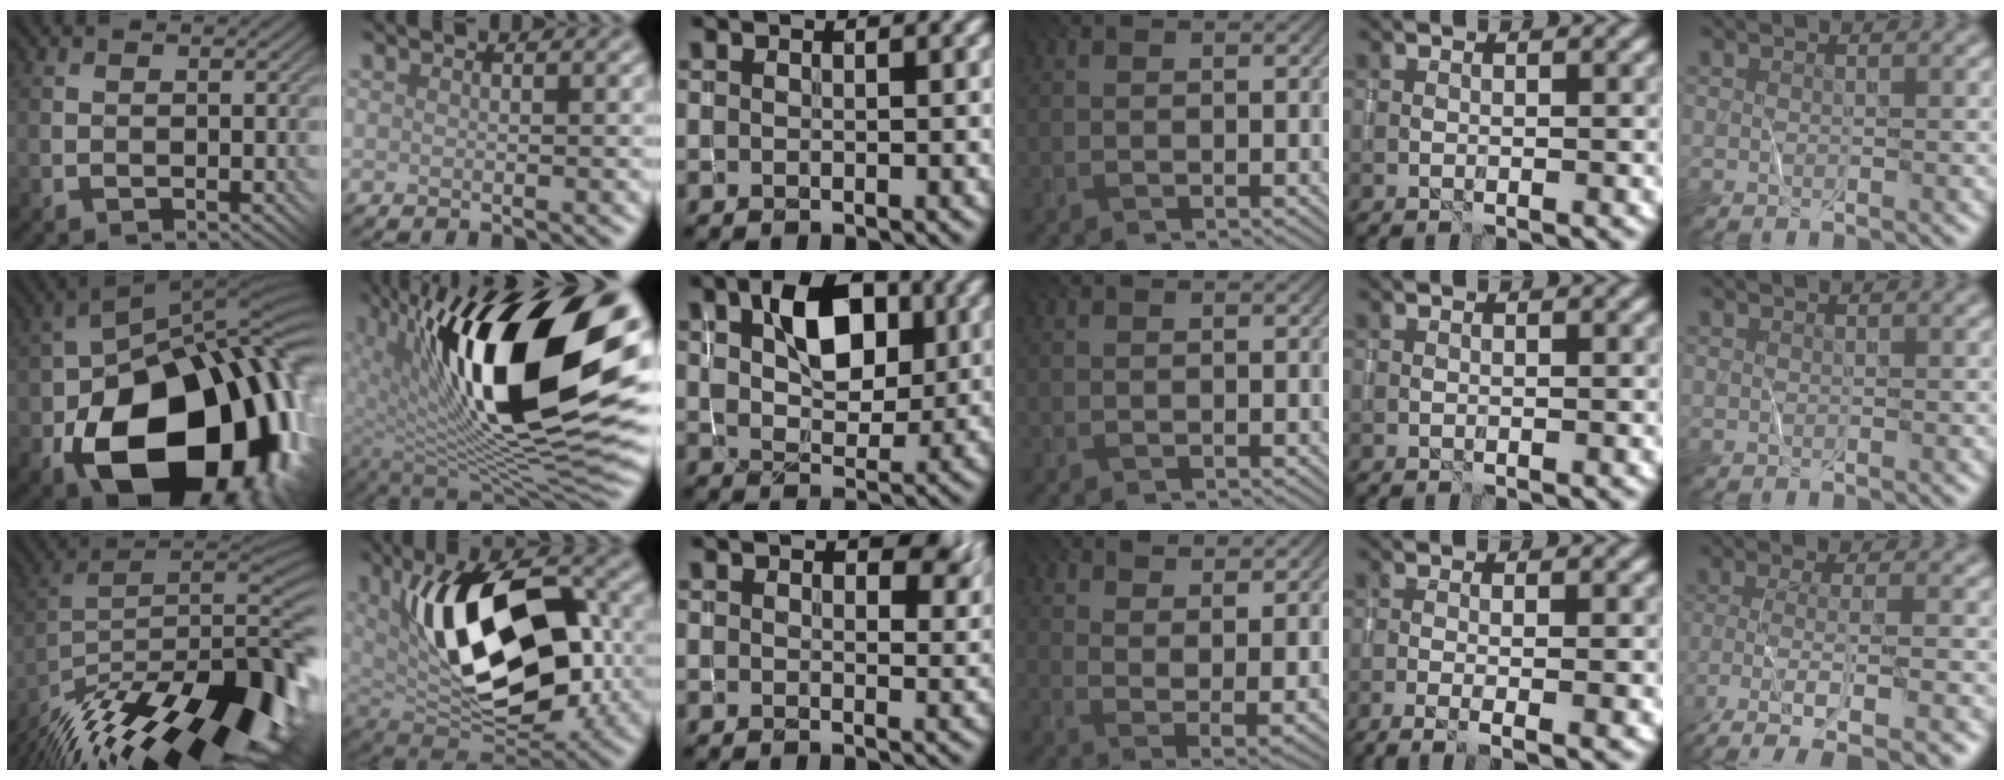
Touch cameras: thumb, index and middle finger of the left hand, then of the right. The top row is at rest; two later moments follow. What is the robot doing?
{"motion": "wrap", "object": "yarn"}